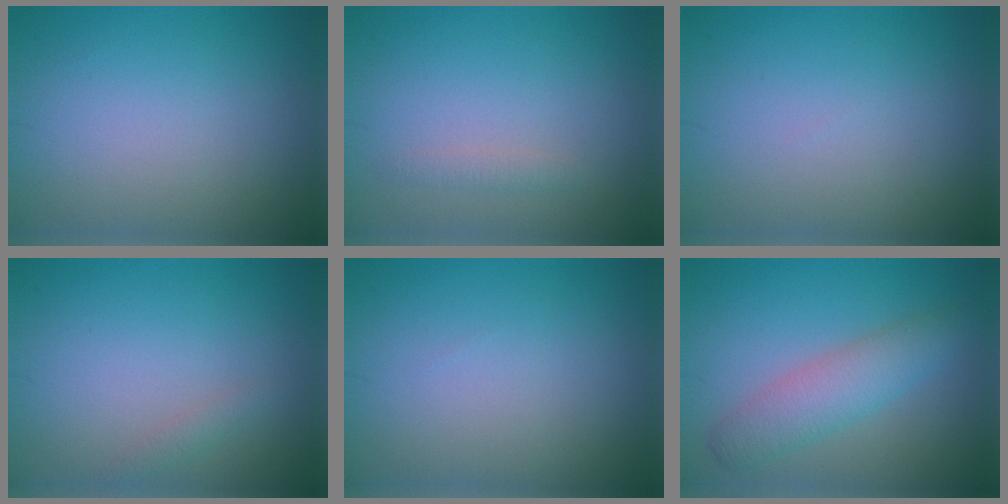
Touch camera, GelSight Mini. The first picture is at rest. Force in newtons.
{"total": 0.8, "press": 0.8, "slide": 0.0}
{"total": 0.0}
{"total": 0.8, "press": 0.8, "slide": 0.1}
{"total": 0.0}
{"total": 3.9, "press": 3.9, "slide": 0.0}